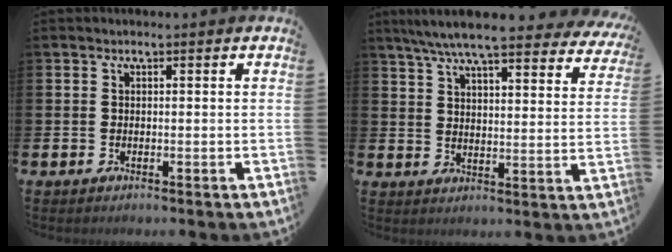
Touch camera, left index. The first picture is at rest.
{"total": 7.8, "force": [7.0, 0.9, 3.2], "torque": [-0.084, -0.036, 0.122]}